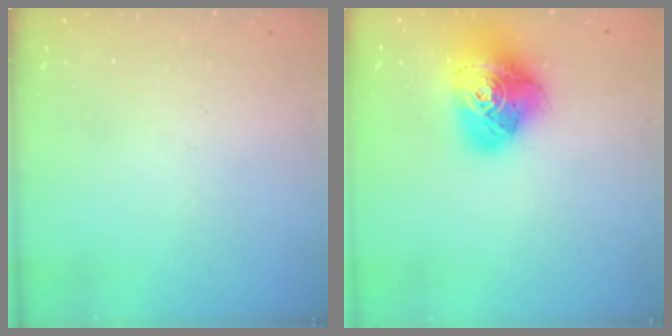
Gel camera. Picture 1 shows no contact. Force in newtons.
{"total": 18.0, "press": 17.9, "slide": 1.9}